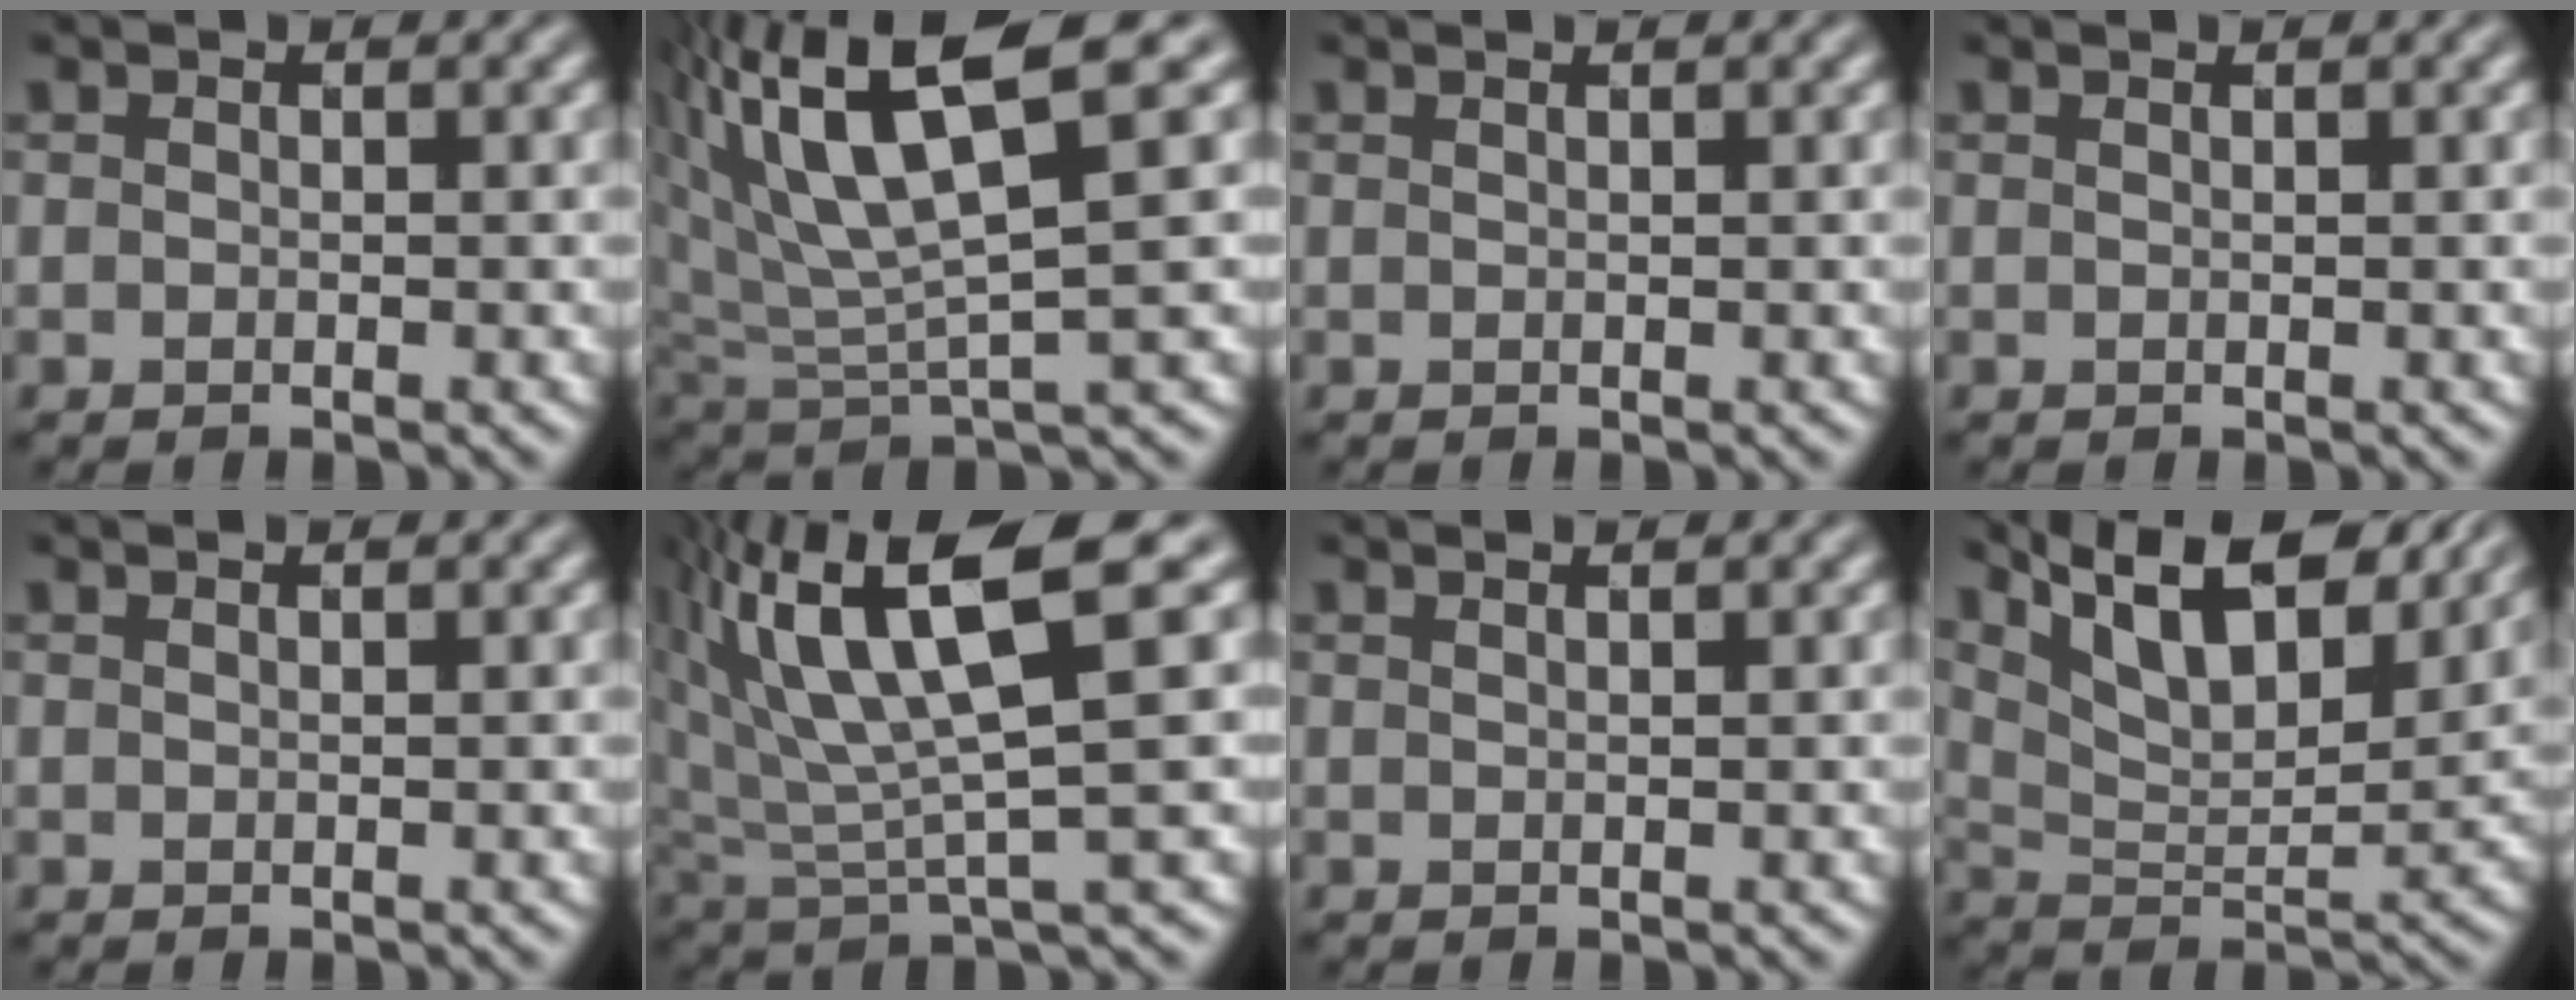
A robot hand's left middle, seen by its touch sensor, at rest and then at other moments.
{"total": 9.2, "force": [3.8, 2.8, 7.9], "torque": [-0.162, 0.008, 0.074]}
{"total": 1.4, "force": [0.9, 0.6, 0.8], "torque": [0.008, 0.005, -0.009]}
{"total": 1.1, "force": [0.7, 0.5, 0.7], "torque": [0.006, 0.002, -0.006]}
{"total": 1.7, "force": [1.1, 0.8, 1.0], "torque": [0.007, 0.009, -0.009]}
{"total": 10.3, "force": [4.0, 2.7, 9.1], "torque": [-0.183, 0.012, 0.084]}
{"total": 2.4, "force": [1.6, 1.0, 1.4], "torque": [0.003, 0.019, -0.008]}
{"total": 12.9, "force": [8.8, 4.5, 8.3], "torque": [-0.153, 0.013, 0.125]}